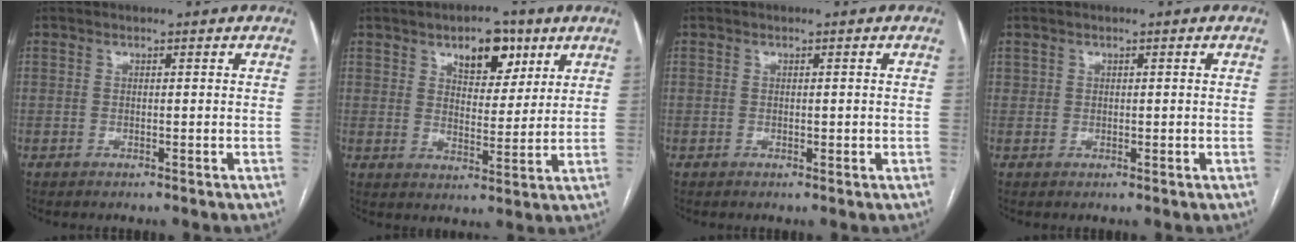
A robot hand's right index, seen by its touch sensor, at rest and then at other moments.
{"total": 8.1, "force": [4.7, 4.0, 5.3], "torque": [-0.075, 0.007, 0.074]}
{"total": 0.9, "force": [-0.1, 0.5, 0.7], "torque": [-0.011, 0.000, 0.001]}
{"total": 1.0, "force": [0.3, 0.8, 0.4], "torque": [-0.006, 0.005, 0.008]}